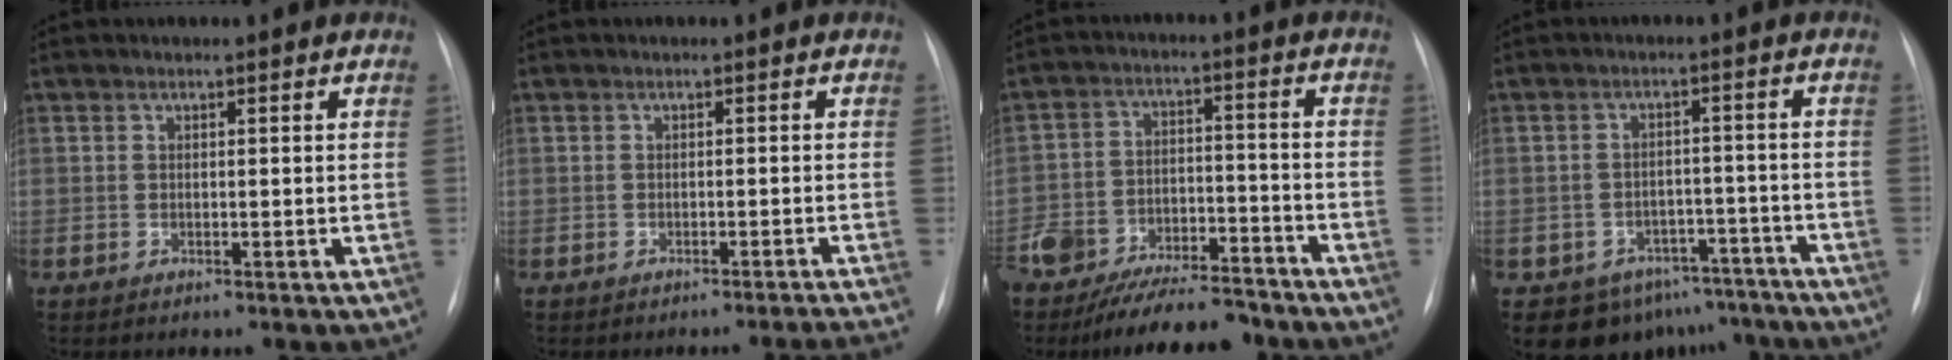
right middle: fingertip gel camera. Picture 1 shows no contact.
{"total": 4.5, "force": [-4.1, -1.7, 0.7], "torque": [0.000, -0.004, -0.046]}
{"total": 15.8, "force": [-13.6, 4.9, 6.3], "torque": [-0.100, 0.013, -0.209]}
{"total": 10.4, "force": [-8.0, 6.6, 1.2], "torque": [0.003, 0.034, -0.094]}